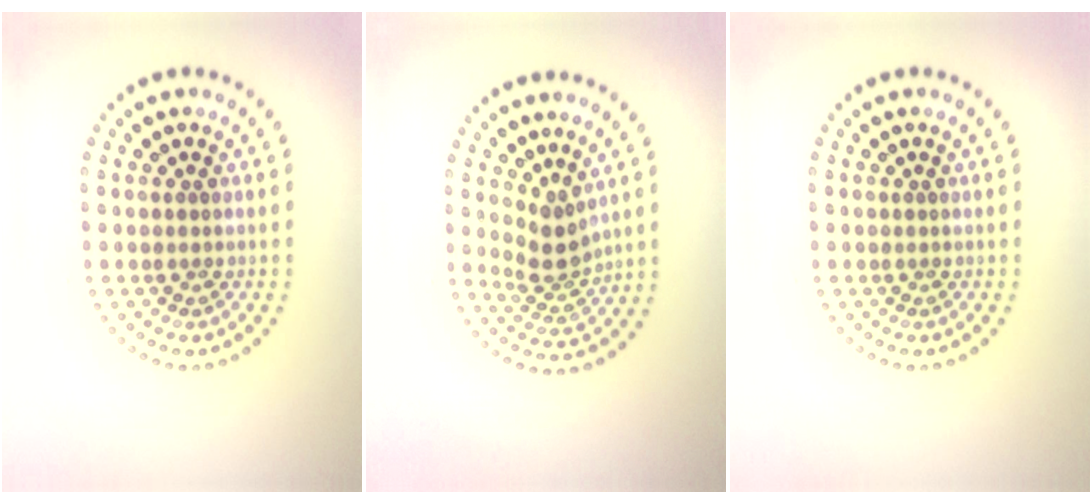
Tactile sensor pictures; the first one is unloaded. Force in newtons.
{"total": 2.7, "press": 1.9, "slide": 1.9}
{"total": 0.0}